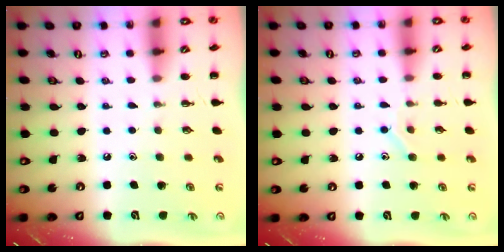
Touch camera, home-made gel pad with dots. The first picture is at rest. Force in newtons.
{"total": 8.0, "press": 7.8, "slide": 1.8}